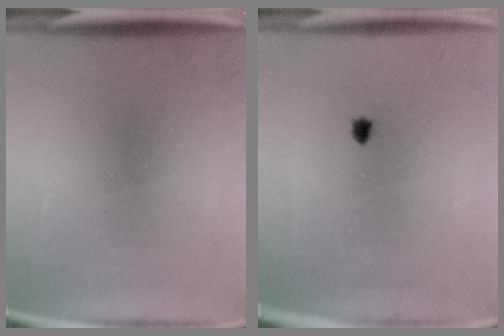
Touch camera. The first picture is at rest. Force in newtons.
{"total": 0.6}